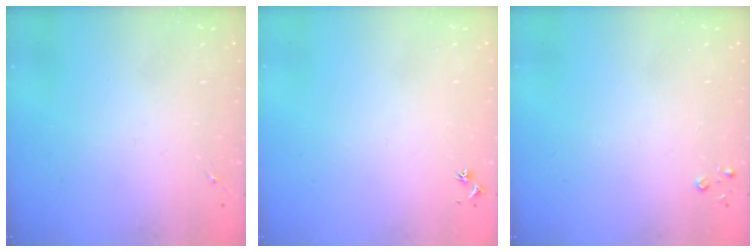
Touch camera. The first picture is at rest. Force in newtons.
{"total": 2.5, "press": 2.5, "slide": 0.3}
{"total": 2.6, "press": 2.6, "slide": 0.3}